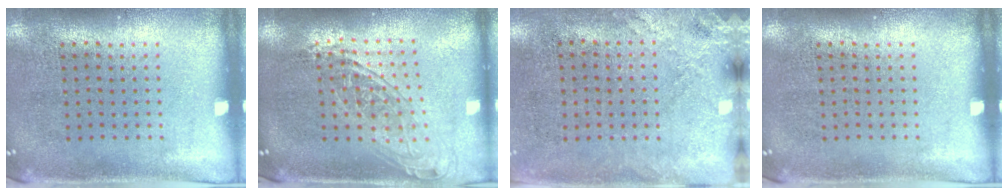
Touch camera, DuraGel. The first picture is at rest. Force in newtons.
{"total": 1.7, "press": 1.4, "slide": 1.0}
{"total": 2.5, "press": 2.1, "slide": 1.4}
{"total": 0.0}